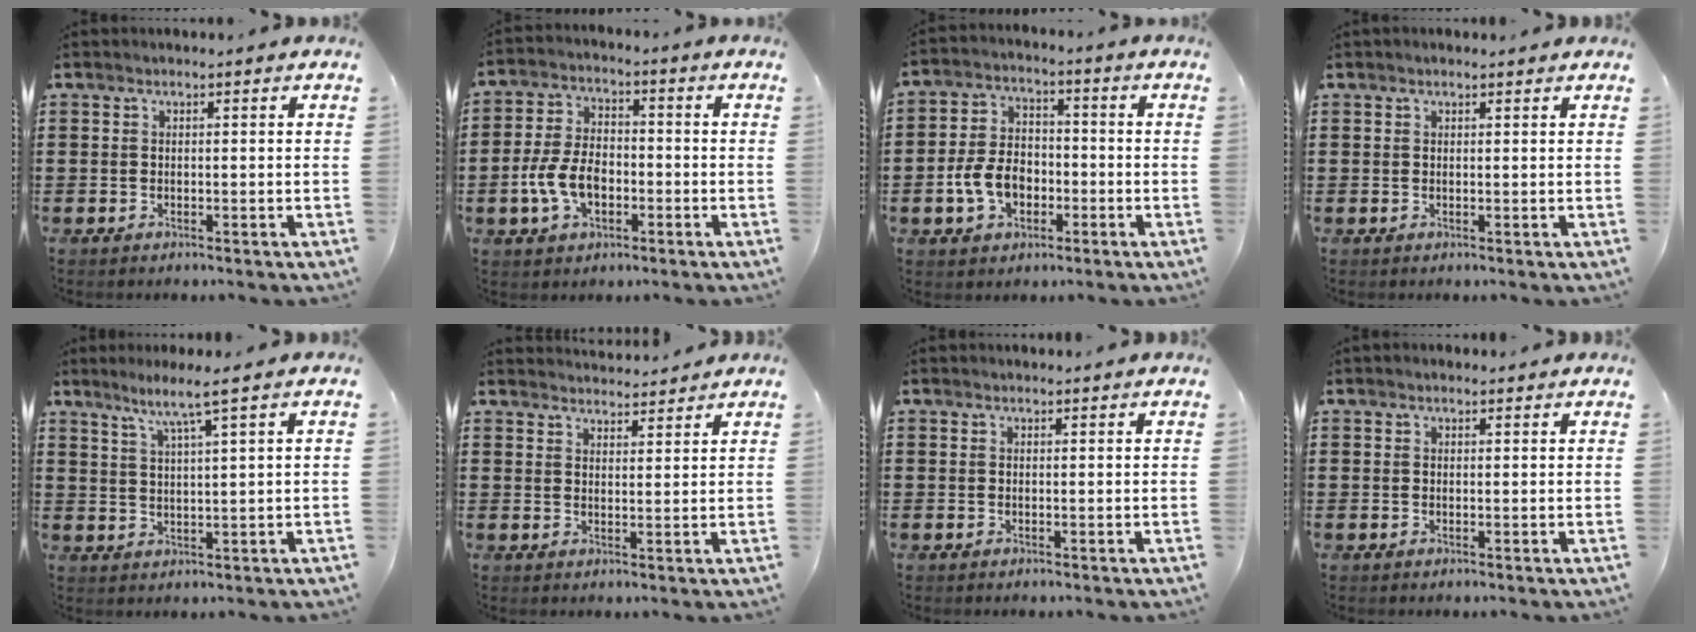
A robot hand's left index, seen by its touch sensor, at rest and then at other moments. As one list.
[{"total": 7.7, "force": [-2.4, 4.5, 5.8], "torque": [-0.142, 0.001, -0.052]}, {"total": 7.7, "force": [-2.6, 5.2, 5.1], "torque": [-0.125, 0.006, -0.056]}, {"total": 0.6, "force": [0.5, 0.2, 0.4], "torque": [-0.009, 0.001, 0.009]}, {"total": 4.4, "force": [2.9, -0.7, 3.2], "torque": [-0.072, -0.009, 0.046]}, {"total": 3.0, "force": [3.0, 0.1, -0.1], "torque": [-0.006, -0.011, 0.057]}, {"total": 0.6, "force": [0.6, 0.0, 0.2], "torque": [-0.006, -0.002, 0.013]}, {"total": 1.0, "force": [0.8, 0.3, 0.3], "torque": [-0.008, 0.002, 0.016]}]